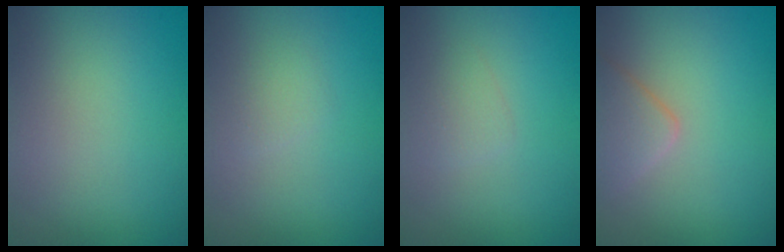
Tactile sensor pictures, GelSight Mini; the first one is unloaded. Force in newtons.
{"total": 0.9, "press": 0.9, "slide": 0.1}
{"total": 1.1, "press": 1.1, "slide": 0.1}
{"total": 2.6, "press": 2.6, "slide": 0.2}